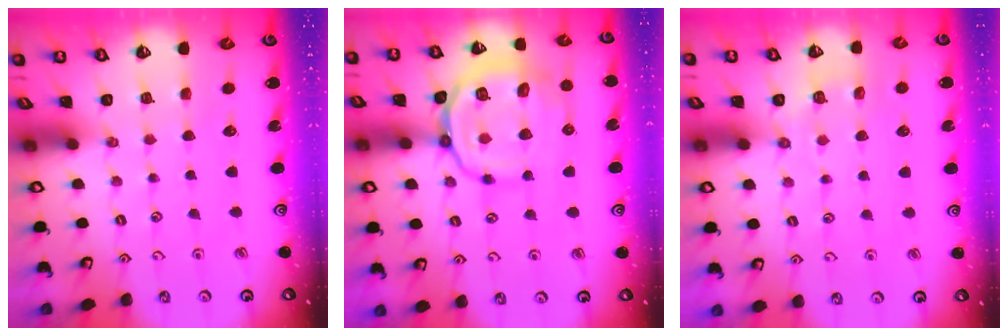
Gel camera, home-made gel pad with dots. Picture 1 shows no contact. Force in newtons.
{"total": 18.3, "press": 18.2, "slide": 1.9}
{"total": 3.0, "press": 2.5, "slide": 1.6}